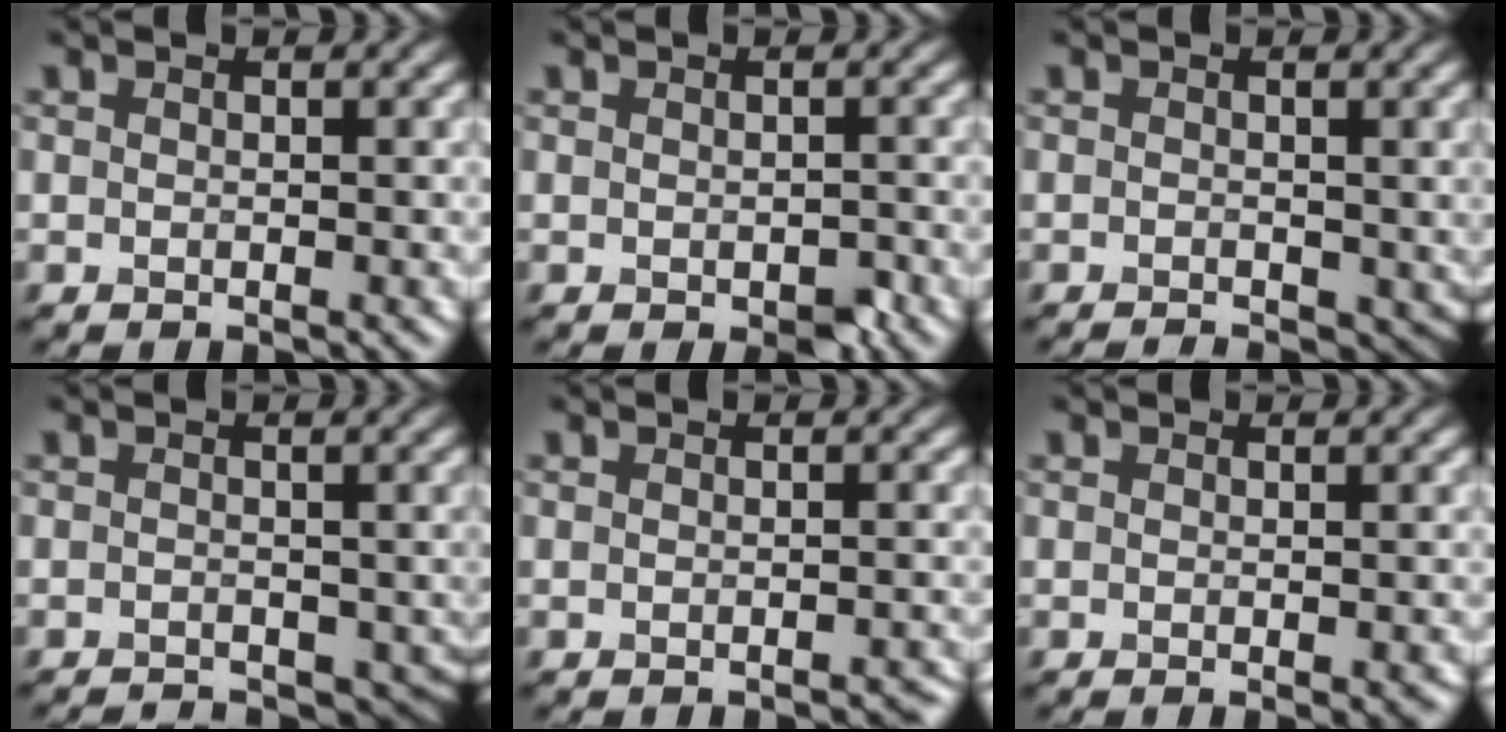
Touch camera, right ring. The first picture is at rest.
{"total": 1.1, "force": [-0.5, 0.7, 0.8], "torque": [-0.011, -0.006, -0.006]}
{"total": 2.3, "force": [-1.2, 1.1, 1.5], "torque": [-0.016, -0.007, -0.009]}
{"total": 3.9, "force": [-2.8, 1.9, 1.8], "torque": [-0.017, -0.003, -0.029]}
{"total": 1.6, "force": [-1.3, 0.4, 0.7], "torque": [0.003, 0.003, -0.015]}
{"total": 1.5, "force": [-0.6, 0.4, 1.4], "torque": [-0.009, -0.001, -0.006]}